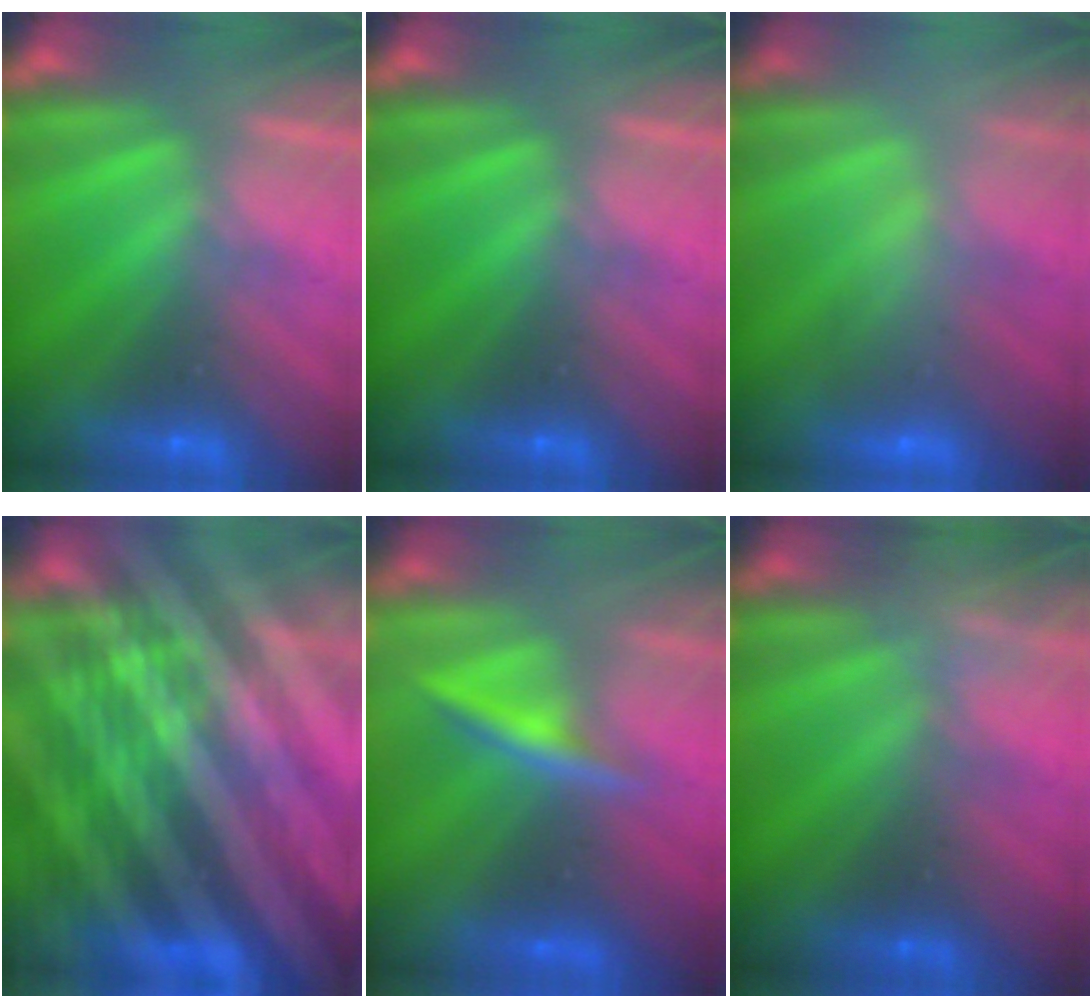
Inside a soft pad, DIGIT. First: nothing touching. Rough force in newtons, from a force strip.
{"total": 0.0}
{"total": 2.3}
{"total": 8.4}
{"total": 2.6}
{"total": 2.3}